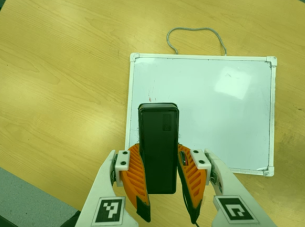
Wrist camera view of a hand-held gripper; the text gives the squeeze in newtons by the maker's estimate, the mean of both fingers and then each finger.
{"total": 11.5, "left": 9.4, "right": 13.5}